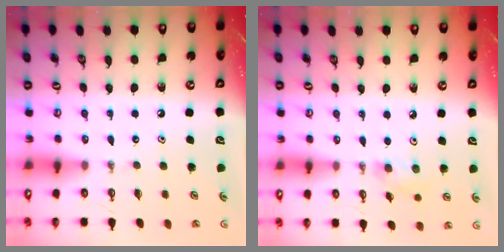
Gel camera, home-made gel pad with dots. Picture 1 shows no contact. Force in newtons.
{"total": 7.5, "press": 6.4, "slide": 4.0}